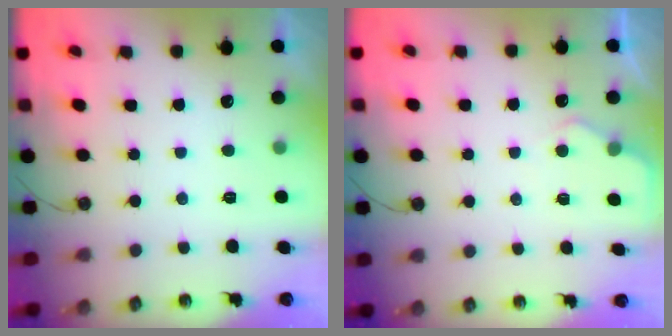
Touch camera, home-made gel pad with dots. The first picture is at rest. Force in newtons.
{"total": 3.9, "press": 3.9, "slide": 0.5}